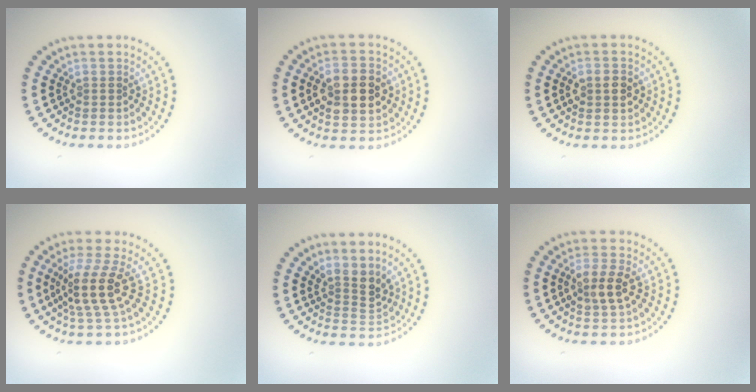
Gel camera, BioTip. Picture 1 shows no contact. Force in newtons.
{"total": 4.9, "press": 4.9, "slide": 0.2}
{"total": 2.9, "press": 2.9, "slide": 0.2}
{"total": 4.1, "press": 3.0, "slide": 2.7}
{"total": 2.6, "press": 1.9, "slide": 1.7}
{"total": 2.7, "press": 2.7, "slide": 0.6}